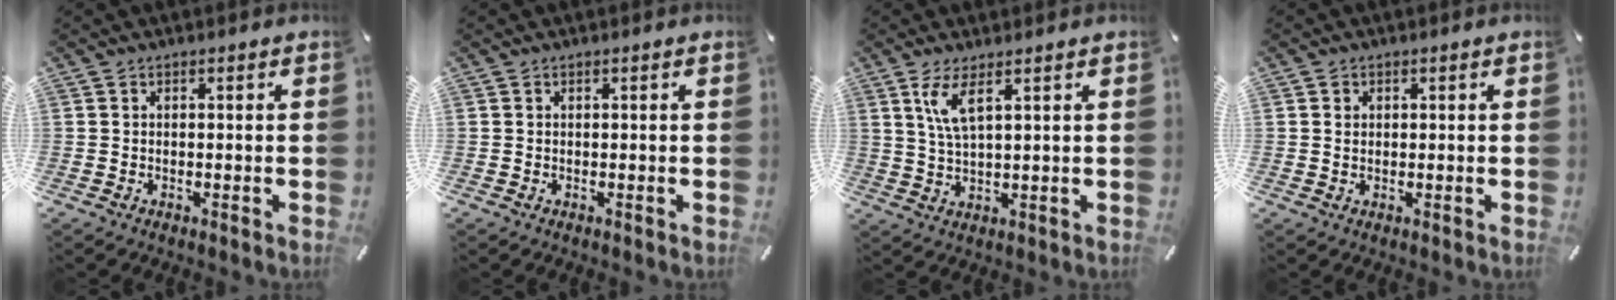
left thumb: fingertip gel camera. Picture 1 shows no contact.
{"total": 0.0}
{"total": 6.1, "force": [3.1, 1.6, 4.9], "torque": [-0.107, 0.001, 0.054]}
{"total": 1.1, "force": [0.2, 1.0, 0.4], "torque": [-0.002, 0.002, 0.000]}